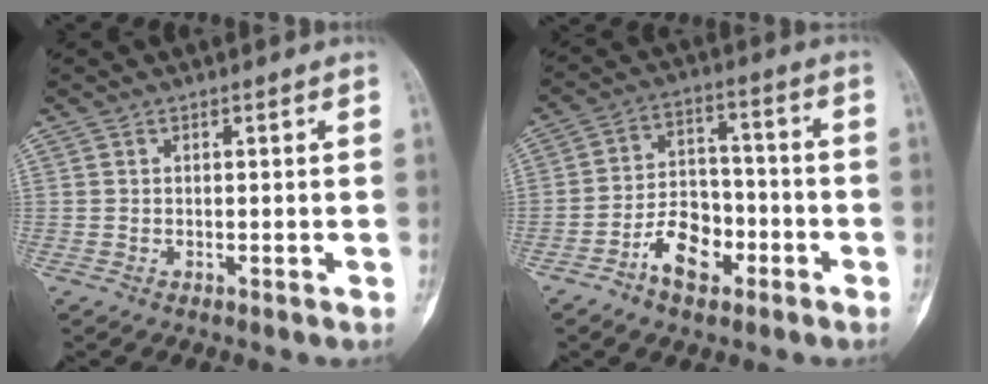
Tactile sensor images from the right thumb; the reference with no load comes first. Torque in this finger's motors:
{"motor_torque": [0.15, 0.26, 0.28, 0.15, -0.04]}